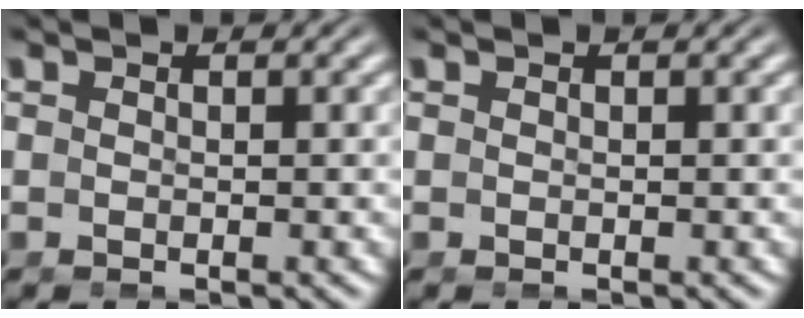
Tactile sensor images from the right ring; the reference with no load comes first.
{"total": 0.0}